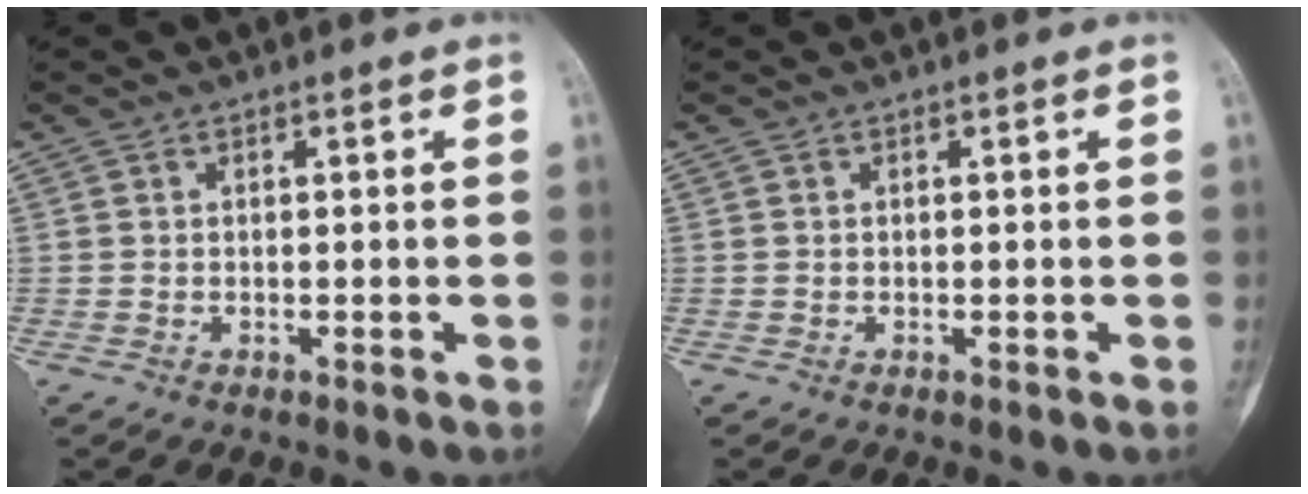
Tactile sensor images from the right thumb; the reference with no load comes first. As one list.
[{"total": 0.0}]